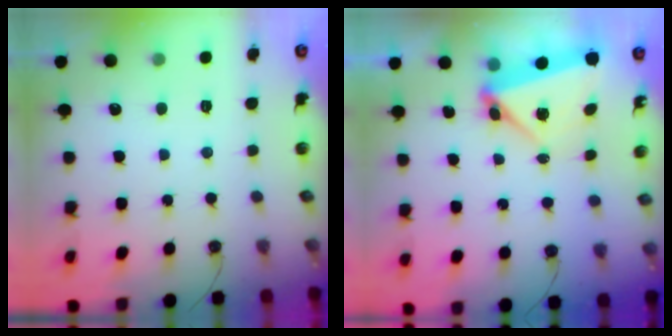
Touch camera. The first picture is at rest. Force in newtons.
{"total": 5.8, "press": 5.4, "slide": 2.1}